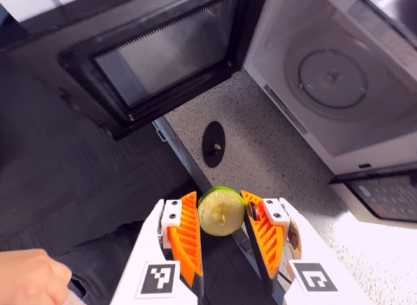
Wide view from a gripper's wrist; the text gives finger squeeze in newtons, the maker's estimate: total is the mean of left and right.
{"total": 9.5, "left": 9.5, "right": 9.5}